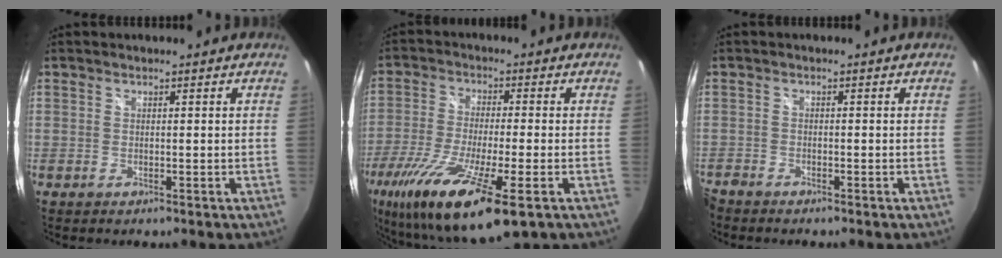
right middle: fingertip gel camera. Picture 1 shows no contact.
{"total": 21.4, "force": [-11.5, 5.0, 17.4], "torque": [-0.350, -0.075, -0.200]}
{"total": 3.0, "force": [-2.8, 0.9, 0.6], "torque": [-0.028, -0.012, -0.058]}